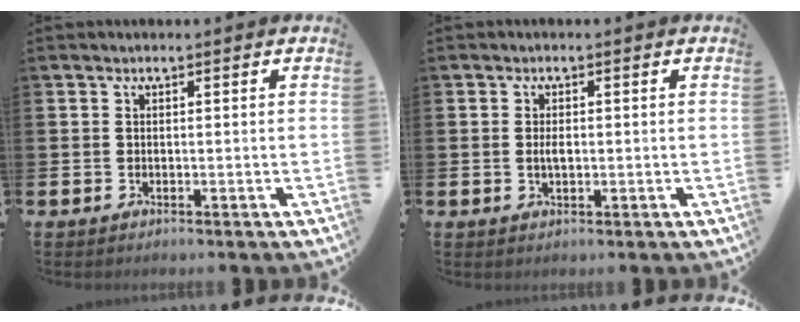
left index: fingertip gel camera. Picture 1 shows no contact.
{"total": 1.6, "force": [-0.2, 0.8, 1.4], "torque": [-0.027, 0.003, -0.005]}